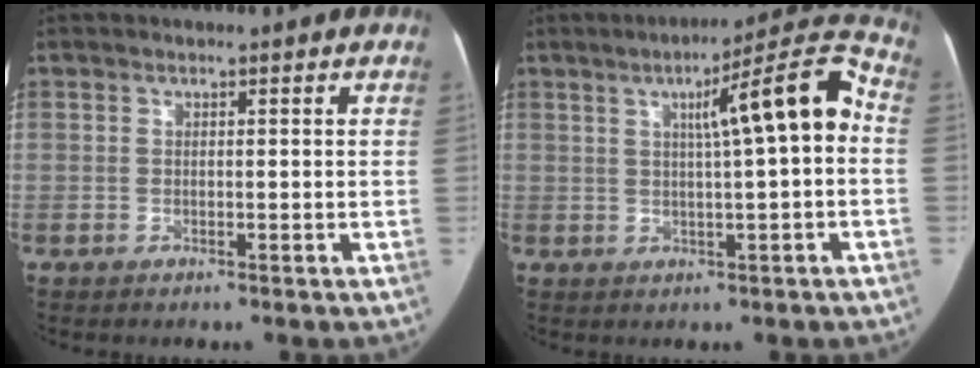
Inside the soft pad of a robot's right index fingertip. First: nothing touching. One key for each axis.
{"total": 11.9, "fx": 1.6, "fy": 1.0, "fz": 11.8, "tx": -0.165, "ty": 0.035, "tz": 0.019}